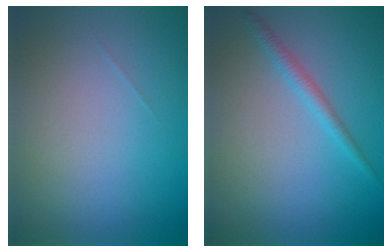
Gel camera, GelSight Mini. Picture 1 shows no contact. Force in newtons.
{"total": 1.6, "press": 1.6, "slide": 0.1}